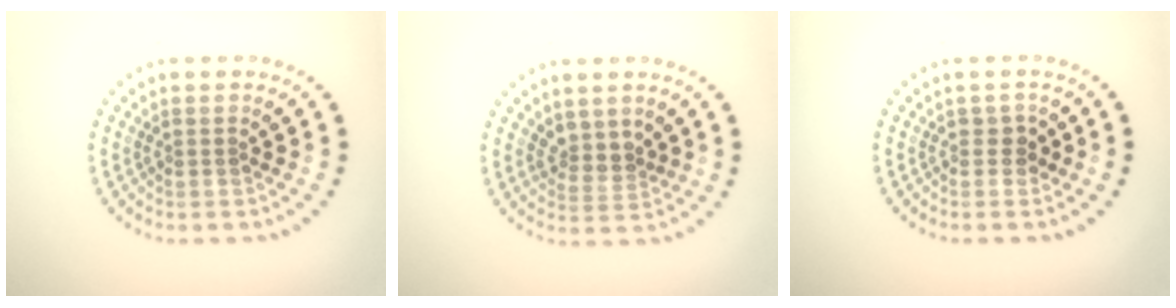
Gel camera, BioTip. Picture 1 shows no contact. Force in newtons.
{"total": 2.3, "press": 1.7, "slide": 1.5}
{"total": 1.2, "press": 1.0, "slide": 0.6}